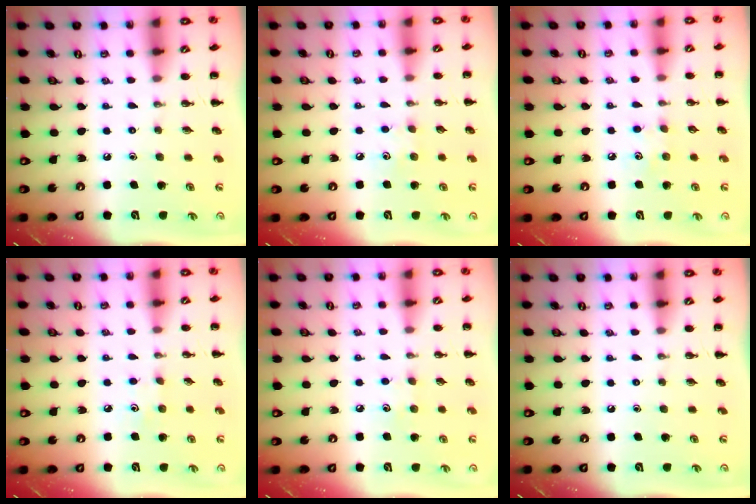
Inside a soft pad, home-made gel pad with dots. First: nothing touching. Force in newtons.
{"total": 5.9, "press": 5.7, "slide": 1.4}
{"total": 4.5, "press": 4.4, "slide": 1.1}
{"total": 2.6, "press": 2.4, "slide": 0.9}
{"total": 4.9, "press": 4.7, "slide": 1.3}
{"total": 0.0}